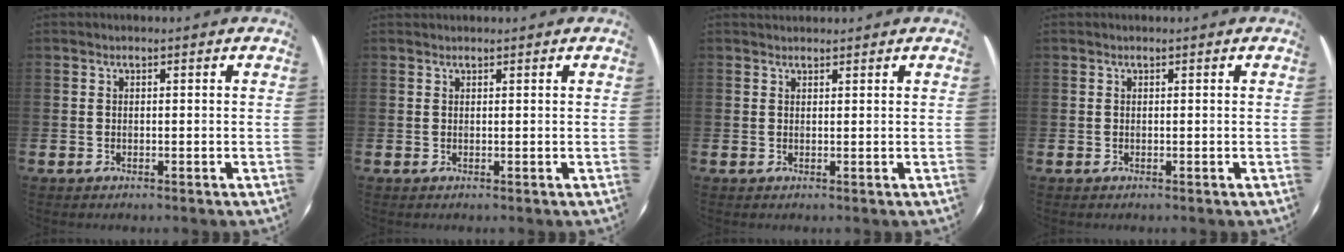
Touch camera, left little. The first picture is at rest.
{"total": 0.6, "force": [0.5, 0.1, -0.1], "torque": [0.009, -0.002, 0.009]}
{"total": 1.0, "force": [0.9, 0.3, -0.1], "torque": [0.010, -0.001, 0.016]}
{"total": 0.0}